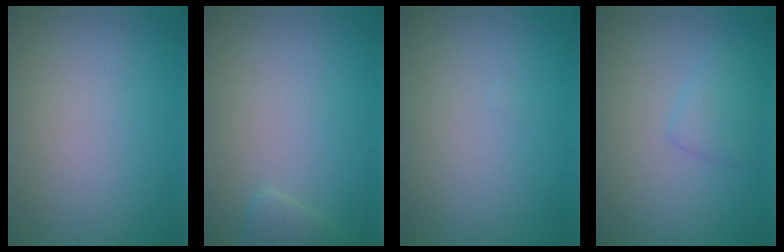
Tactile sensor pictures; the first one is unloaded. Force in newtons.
{"total": 1.3, "press": 1.3, "slide": 0.1}
{"total": 0.0}
{"total": 1.8, "press": 1.8, "slide": 0.1}